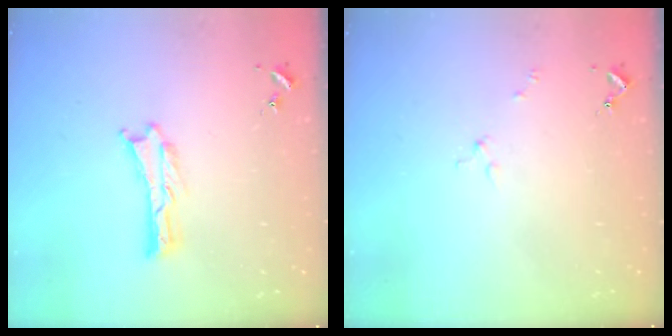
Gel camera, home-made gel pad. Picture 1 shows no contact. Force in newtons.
{"total": 1.7, "press": 1.7, "slide": 0.3}